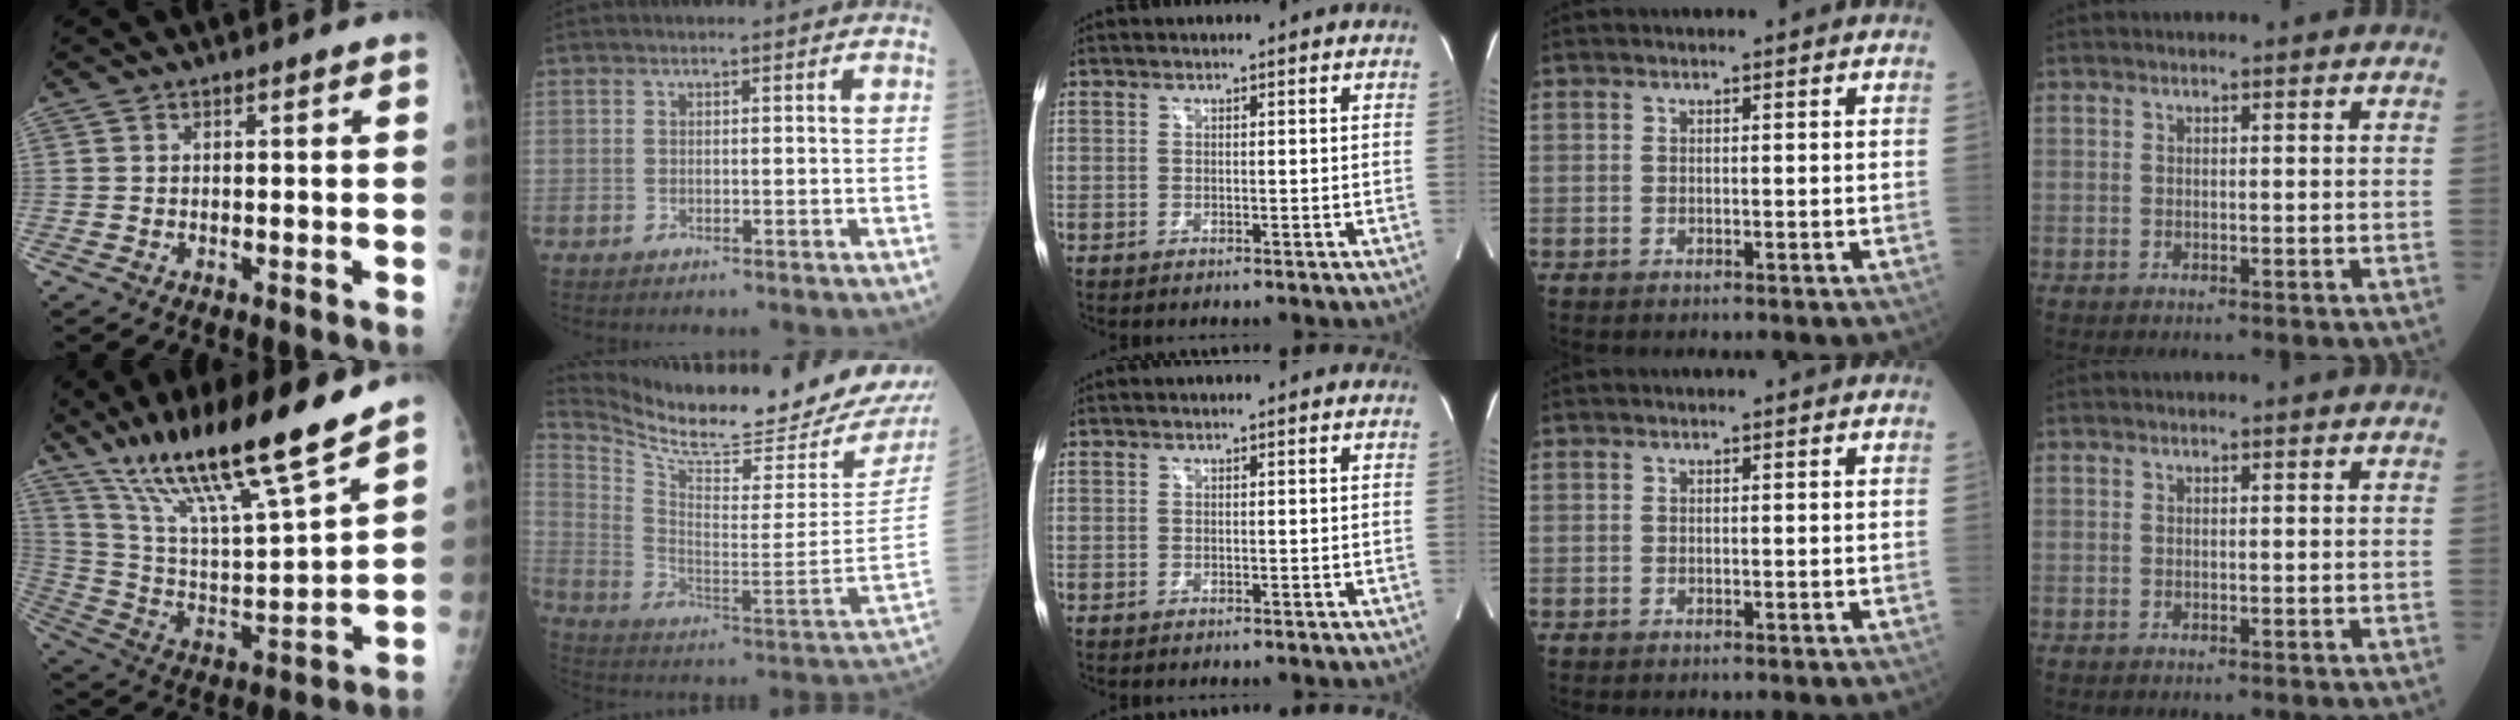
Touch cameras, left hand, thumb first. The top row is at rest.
{"thumb": {"total": 22.7, "force": [16.5, 2.3, 15.4], "torque": [-0.251, -0.066, 0.302]}, "index": {"total": 21.6, "force": [20.5, -0.8, 6.9], "torque": [-0.149, -0.114, 0.309]}}